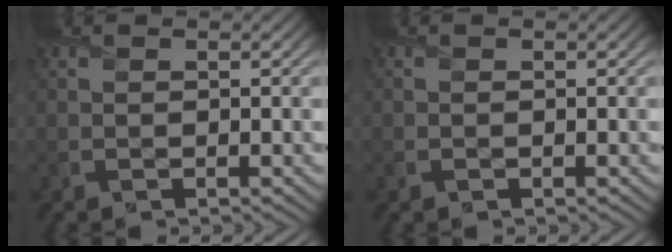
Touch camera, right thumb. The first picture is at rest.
{"total": 0.0}